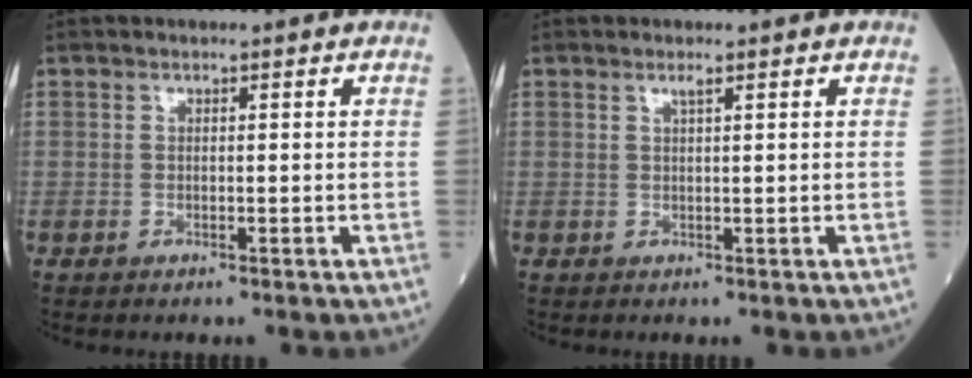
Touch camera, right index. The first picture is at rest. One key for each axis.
{"total": 1.0, "fx": 0.6, "fy": 0.0, "fz": 0.8, "tx": -0.014, "ty": -0.001, "tz": 0.012}